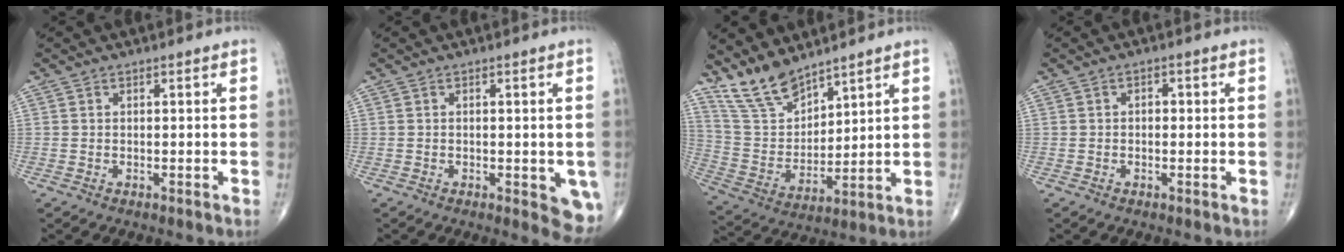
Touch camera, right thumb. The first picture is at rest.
{"total": 6.0, "force": [-1.4, 2.3, 5.3], "torque": [-0.044, -0.011, -0.015]}
{"total": 10.9, "force": [9.3, 4.0, 4.3], "torque": [-0.071, -0.056, 0.197]}
{"total": 1.4, "force": [0.0, 1.0, 1.0], "torque": [-0.001, 0.006, -0.004]}